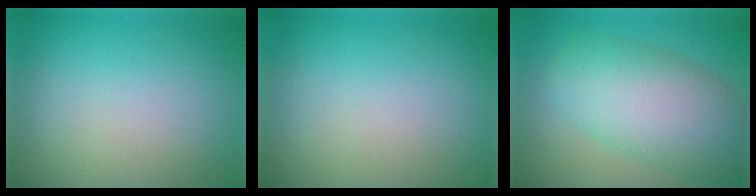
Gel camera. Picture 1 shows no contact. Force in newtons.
{"total": 0.0}
{"total": 8.2, "press": 8.2, "slide": 0.1}